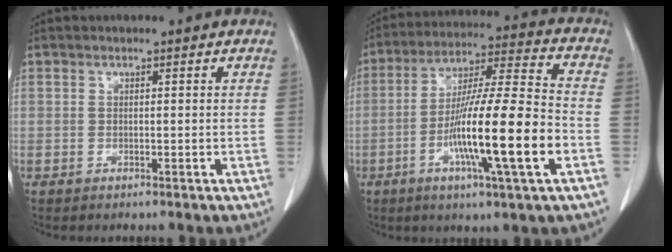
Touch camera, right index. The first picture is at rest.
{"total": 17.0, "force": [-5.1, 0.1, 16.3], "torque": [-0.291, -0.010, -0.092]}